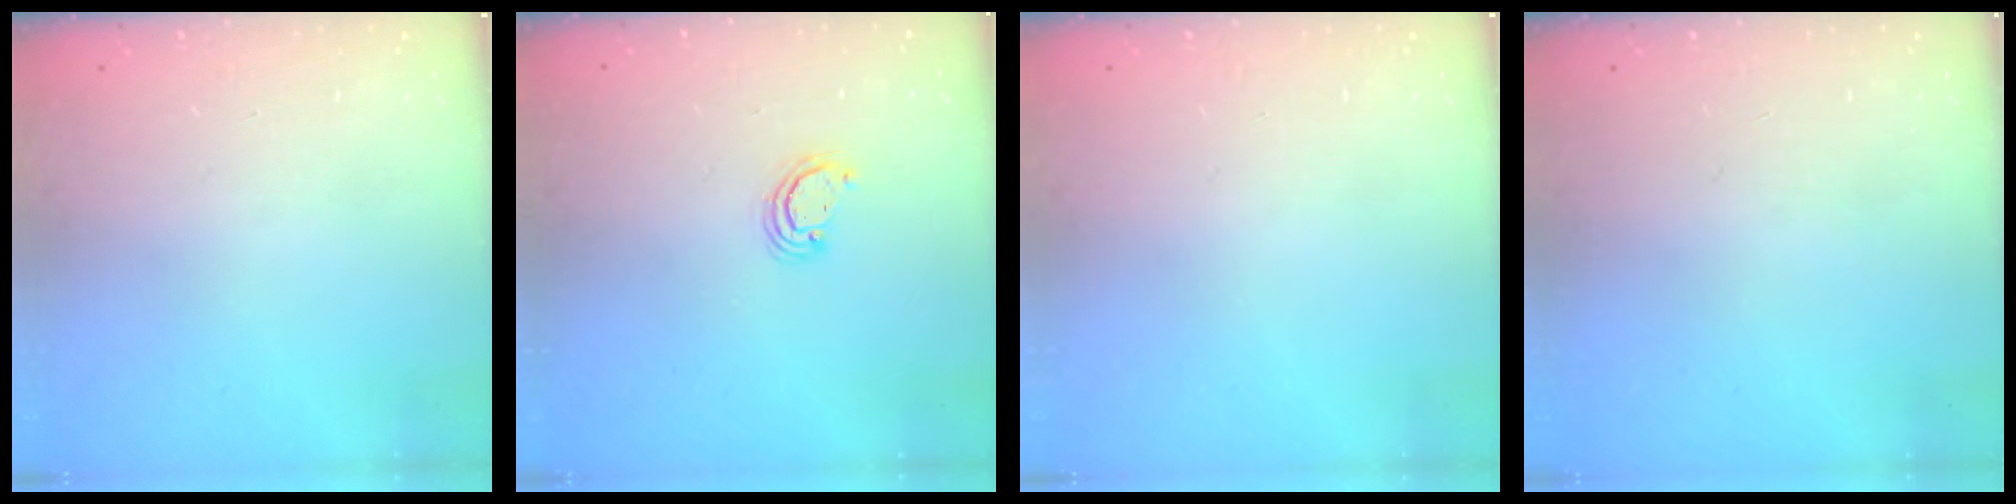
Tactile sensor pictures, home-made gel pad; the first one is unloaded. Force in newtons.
{"total": 2.3, "press": 2.3, "slide": 0.3}
{"total": 0.0}
{"total": 0.0}